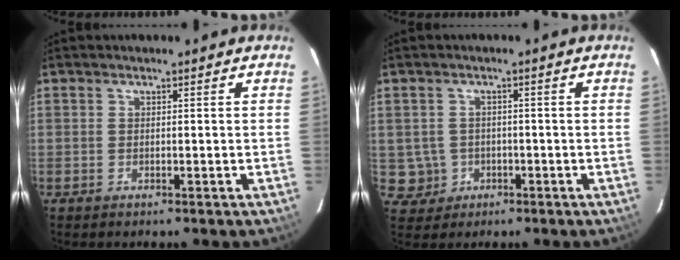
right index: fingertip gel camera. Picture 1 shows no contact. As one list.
[{"total": 4.6, "force": [-0.9, 4.5, 0.3], "torque": [-0.016, 0.015, -0.005]}]